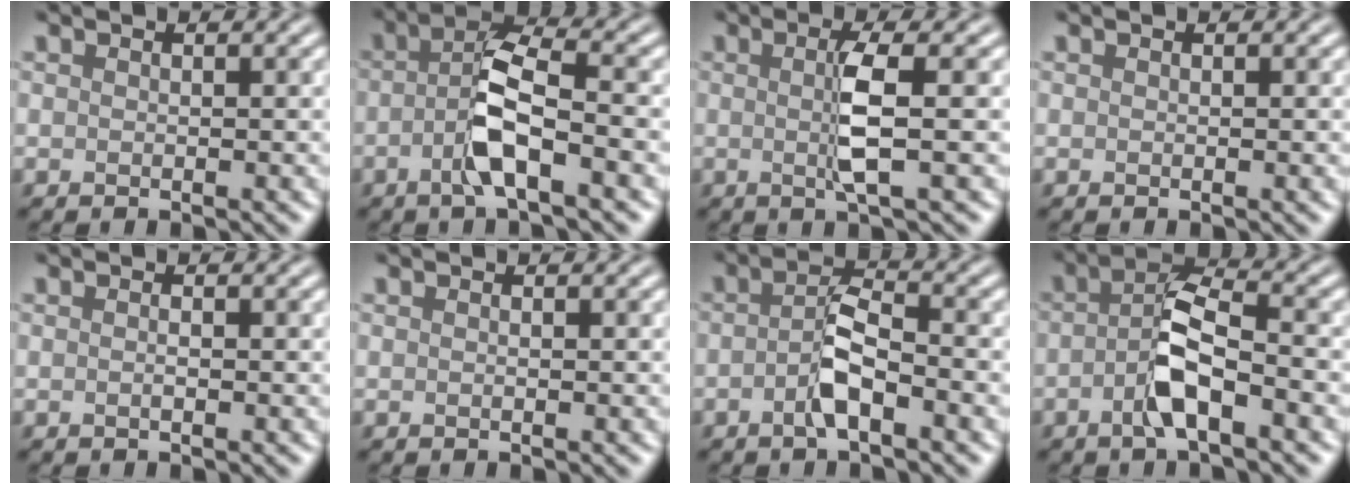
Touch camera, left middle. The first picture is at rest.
{"total": 5.1, "force": [-1.7, 1.3, 4.6], "torque": [-0.092, 0.010, -0.039]}
{"total": 3.4, "force": [0.0, 0.3, 3.3], "torque": [-0.069, -0.005, -0.001]}
{"total": 0.5, "force": [0.0, 0.1, 0.5], "torque": [-0.004, 0.001, 0.000]}
{"total": 0.5, "force": [-0.2, 0.1, 0.5], "torque": [-0.010, -0.001, -0.002]}
{"total": 0.0}
{"total": 3.4, "force": [-1.4, 1.0, 3.0], "torque": [-0.061, 0.007, -0.032]}
{"total": 4.6, "force": [-1.8, 1.4, 4.0], "torque": [-0.081, 0.009, -0.041]}